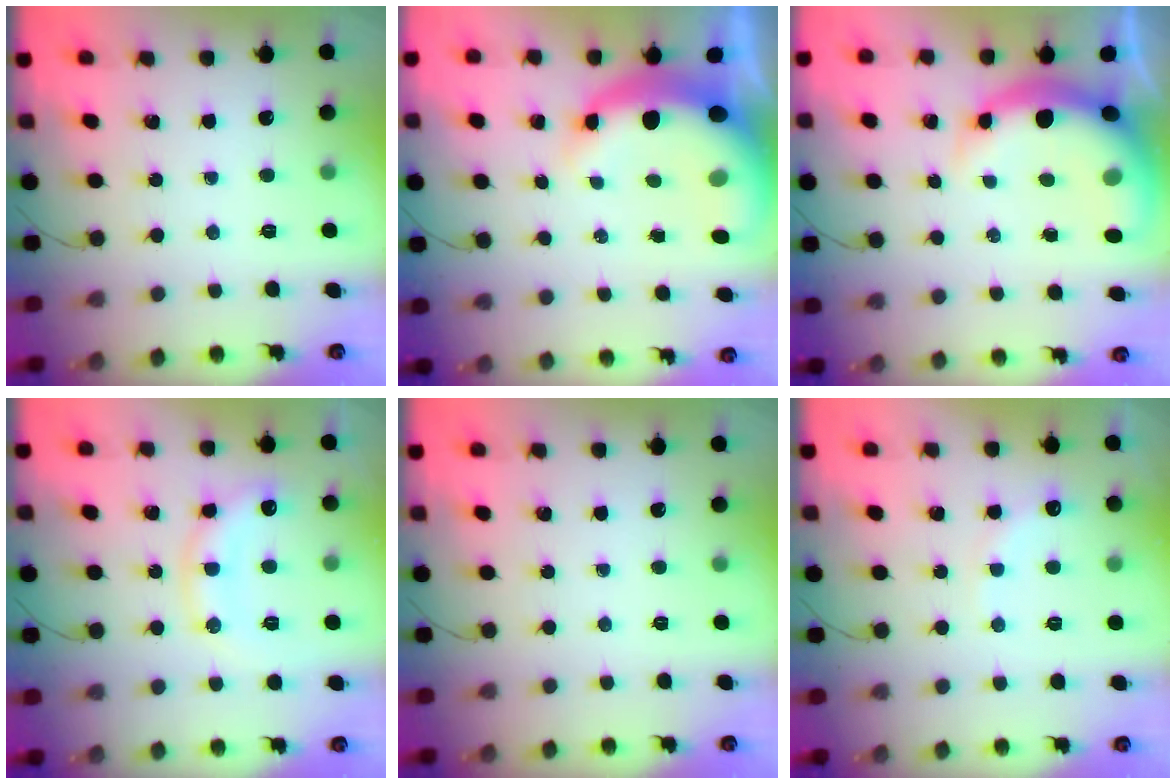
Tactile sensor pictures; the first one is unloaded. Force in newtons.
{"total": 13.3, "press": 12.9, "slide": 2.9}
{"total": 9.9, "press": 9.6, "slide": 2.7}
{"total": 14.7, "press": 14.7, "slide": 0.6}
{"total": 0.0}
{"total": 8.9, "press": 8.8, "slide": 1.5}